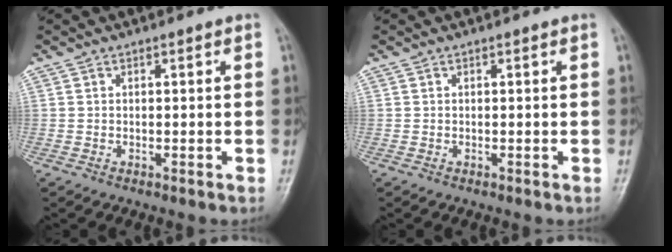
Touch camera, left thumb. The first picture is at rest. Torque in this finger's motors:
{"motor_torque": [0.01, 0.02, -0.04, -0.02, 0.00]}